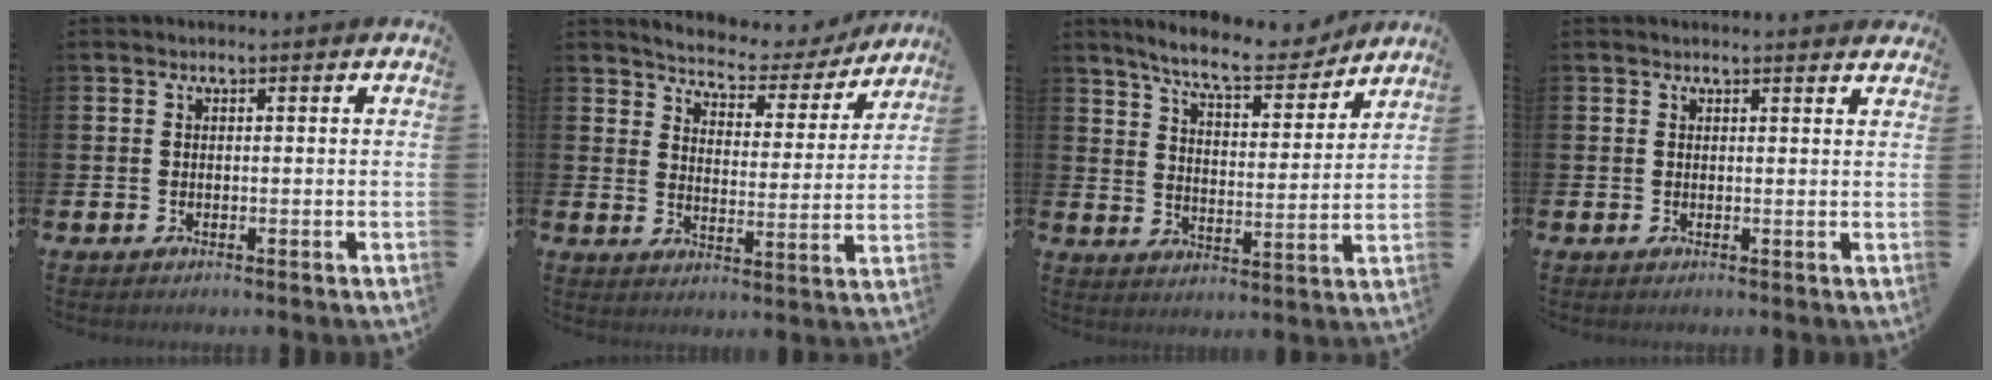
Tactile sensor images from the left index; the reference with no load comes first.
{"total": 5.1, "force": [4.9, 1.3, 0.6], "torque": [-0.037, -0.042, 0.077]}
{"total": 8.9, "force": [8.1, 1.4, 3.3], "torque": [-0.083, -0.049, 0.141]}
{"total": 1.0, "force": [1.0, -0.1, 0.1], "torque": [0.008, -0.008, 0.016]}